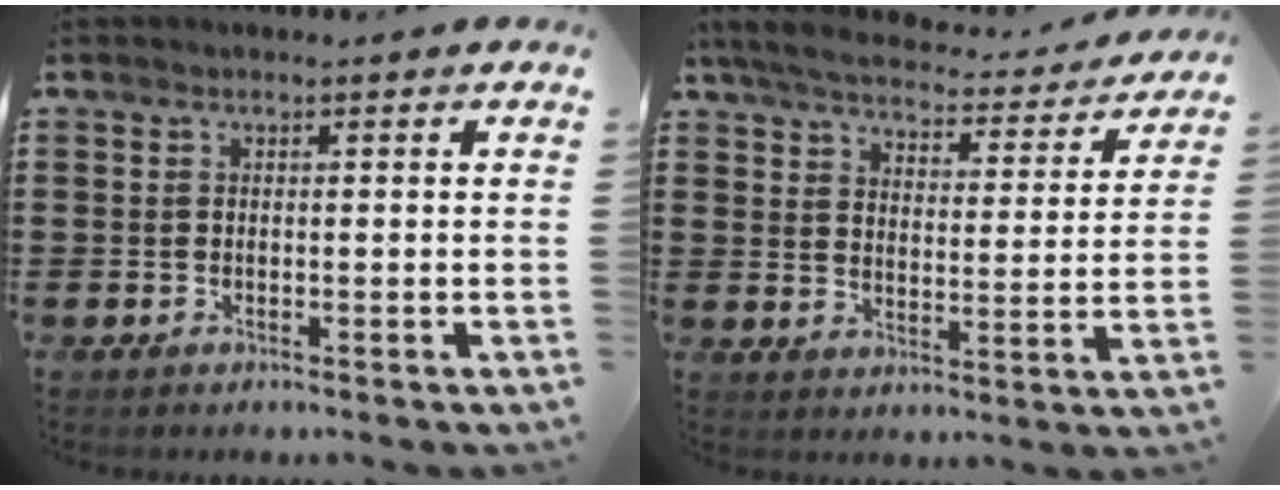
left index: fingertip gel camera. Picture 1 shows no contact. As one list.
[{"total": 5.2, "force": [4.9, 0.6, 1.6], "torque": [-0.057, -0.030, 0.080]}]